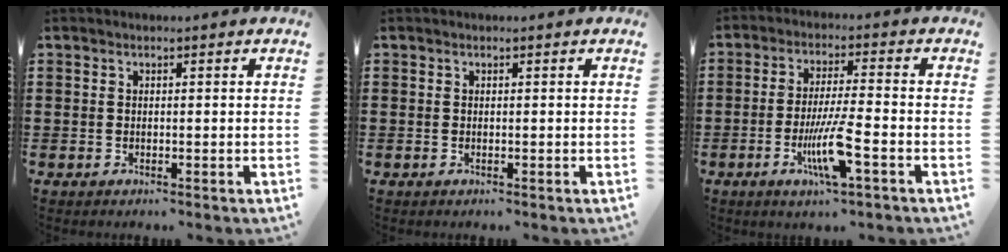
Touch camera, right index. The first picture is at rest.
{"total": 0.0}
{"total": 8.1, "force": [-3.4, 0.7, 7.4], "torque": [-0.151, -0.017, -0.066]}